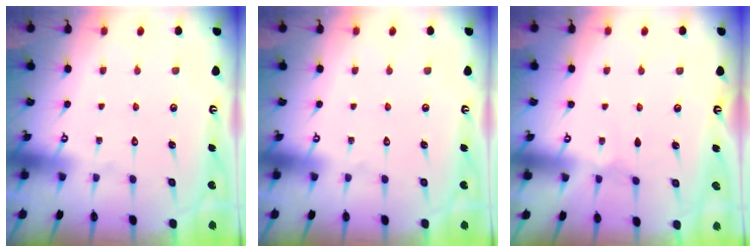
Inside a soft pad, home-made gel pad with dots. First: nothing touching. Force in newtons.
{"total": 0.0}
{"total": 0.5, "press": 0.5, "slide": 0.2}